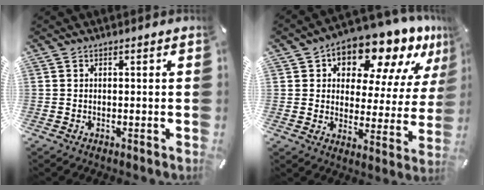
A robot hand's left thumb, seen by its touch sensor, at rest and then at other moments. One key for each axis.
{"total": 13.9, "fx": 11.2, "fy": 6.2, "fz": 5.5, "tx": -0.090, "ty": -0.088, "tz": 0.191}